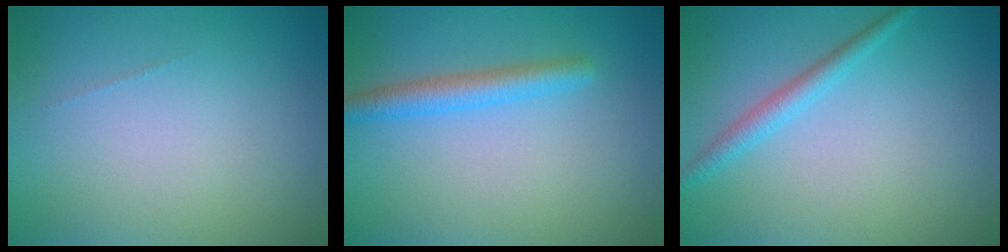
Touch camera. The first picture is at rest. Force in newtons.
{"total": 2.7, "press": 2.7, "slide": 0.1}
{"total": 1.9, "press": 1.9, "slide": 0.1}